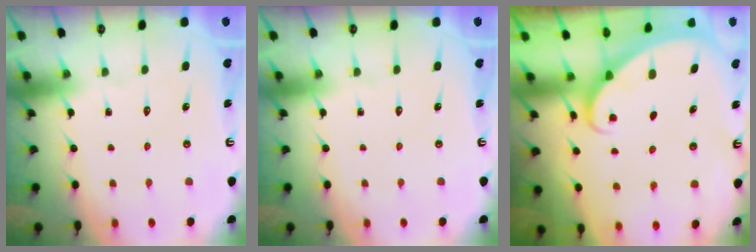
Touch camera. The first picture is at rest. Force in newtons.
{"total": 0.0}
{"total": 1.6, "press": 1.6, "slide": 0.1}